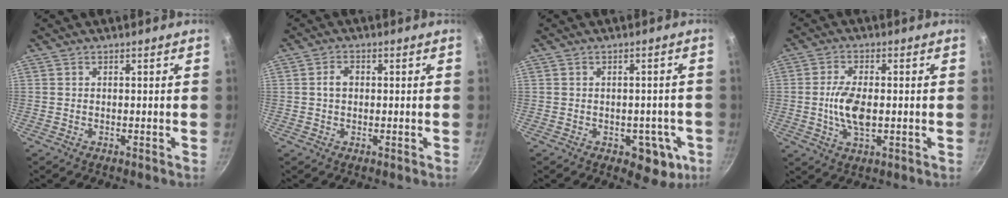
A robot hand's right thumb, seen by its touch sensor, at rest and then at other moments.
{"total": 2.5, "force": [0.2, 1.9, 1.7], "torque": [-0.021, 0.008, 0.002]}
{"total": 7.6, "force": [-2.5, 5.1, 5.1], "torque": [-0.012, 0.020, -0.021]}
{"total": 7.6, "force": [-0.5, 3.7, 6.7], "torque": [-0.130, 0.000, -0.010]}